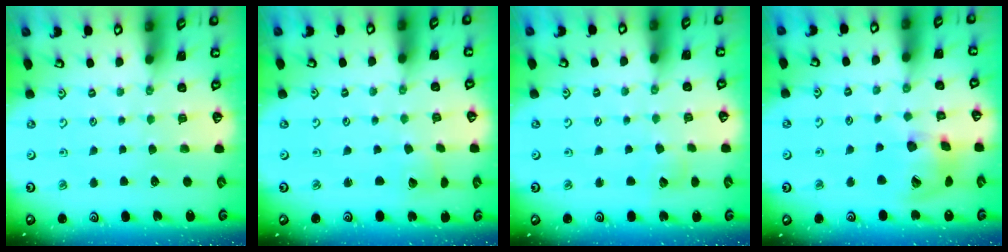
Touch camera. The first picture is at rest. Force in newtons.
{"total": 2.7, "press": 2.7, "slide": 0.2}
{"total": 3.8, "press": 3.7, "slide": 0.5}
{"total": 15.7, "press": 15.5, "slide": 2.3}